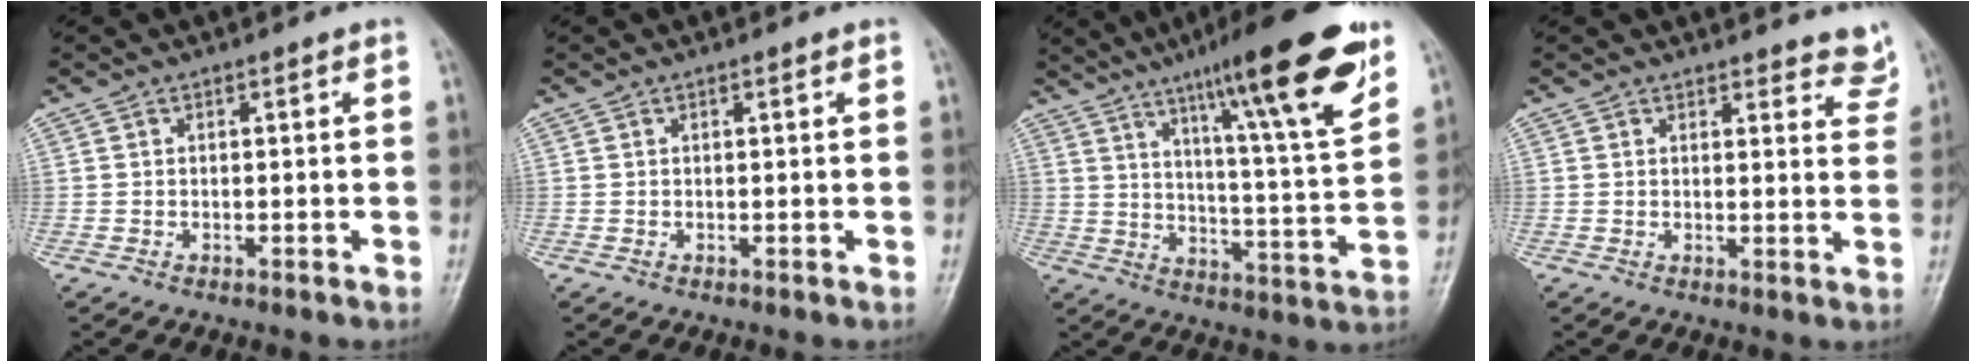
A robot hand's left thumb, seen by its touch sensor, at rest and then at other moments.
{"total": 0.5, "force": [0.3, 0.1, 0.4], "torque": [-0.007, 0.001, 0.003]}
{"total": 21.6, "force": [12.9, 2.8, 17.1], "torque": [-0.233, -0.051, 0.196]}
{"total": 5.9, "force": [5.4, 1.8, 1.3], "torque": [0.016, -0.034, 0.046]}